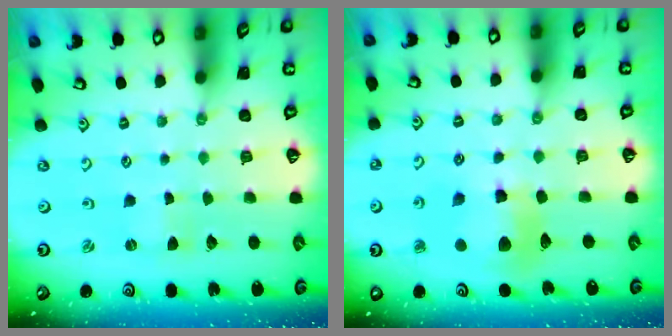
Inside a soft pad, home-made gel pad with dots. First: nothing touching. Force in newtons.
{"total": 12.0, "press": 11.9, "slide": 1.7}